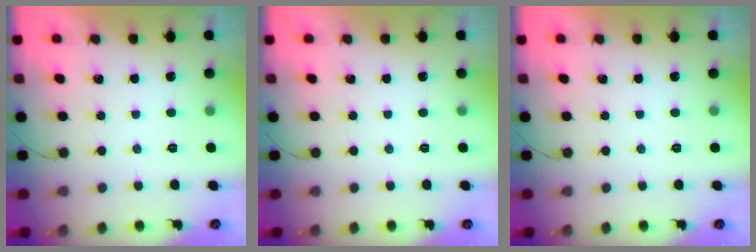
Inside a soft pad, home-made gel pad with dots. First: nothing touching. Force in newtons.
{"total": 0.0}
{"total": 0.0}